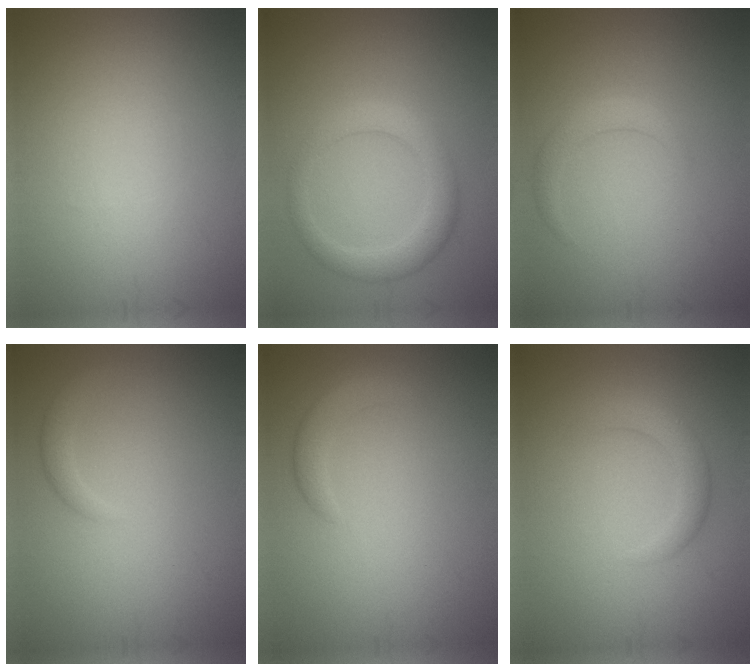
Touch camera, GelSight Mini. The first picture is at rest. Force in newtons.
{"total": 3.4, "press": 3.4, "slide": 0.2}
{"total": 1.7, "press": 1.7, "slide": 0.0}
{"total": 1.4, "press": 1.4, "slide": 0.1}
{"total": 2.1, "press": 2.1, "slide": 0.2}
{"total": 2.4, "press": 2.4, "slide": 0.1}